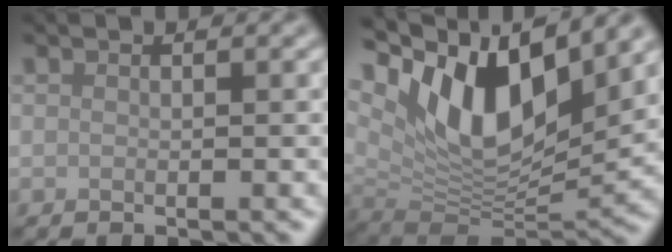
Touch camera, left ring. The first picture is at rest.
{"total": 12.4, "force": [5.6, 5.7, 9.5], "torque": [-0.160, -0.003, 0.107]}